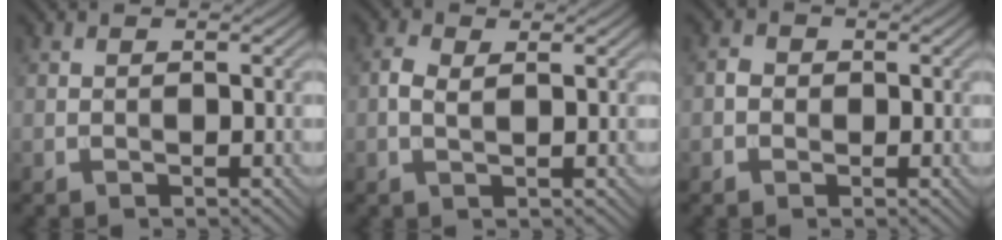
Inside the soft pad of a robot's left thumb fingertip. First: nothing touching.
{"total": 2.0, "force": [0.4, 0.9, 1.7], "torque": [-0.041, 0.002, 0.004]}
{"total": 1.5, "force": [-0.3, 1.3, 0.5], "torque": [-0.010, -0.001, -0.013]}